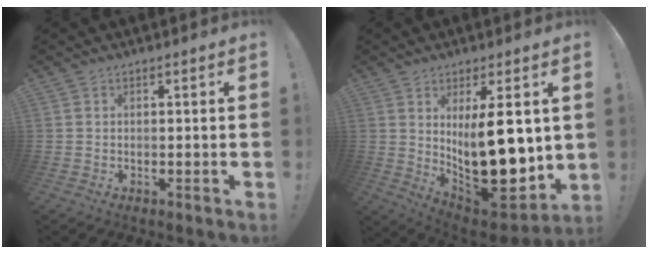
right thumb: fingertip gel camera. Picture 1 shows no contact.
{"total": 19.9, "force": [2.9, 8.2, 17.9], "torque": [-0.270, -0.053, 0.060]}